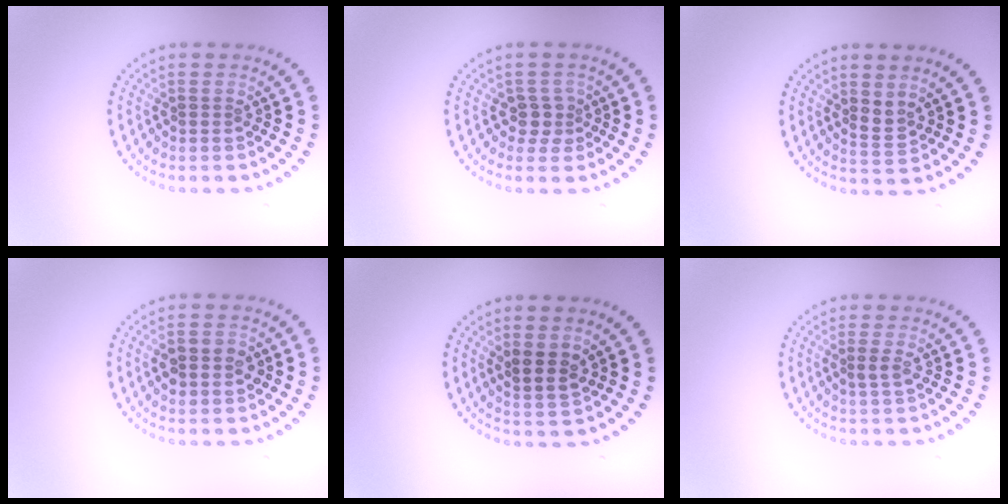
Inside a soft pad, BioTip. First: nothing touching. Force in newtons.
{"total": 1.9, "press": 1.4, "slide": 1.2}
{"total": 1.4, "press": 1.2, "slide": 0.8}
{"total": 2.9, "press": 2.9, "slide": 0.1}
{"total": 2.3, "press": 2.0, "slide": 1.2}
{"total": 1.1, "press": 1.0, "slide": 0.4}